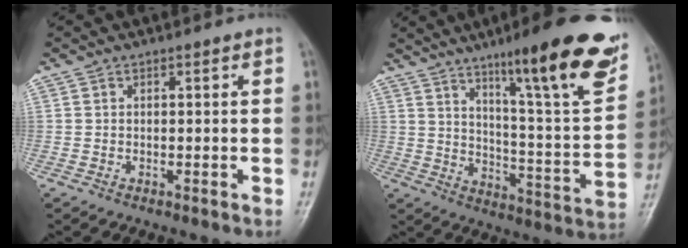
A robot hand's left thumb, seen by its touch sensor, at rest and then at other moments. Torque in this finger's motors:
{"motor_torque": [0.31, 0.31, 1.48, -1.29, 0.23]}